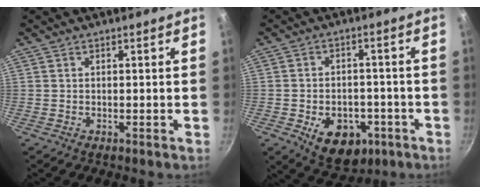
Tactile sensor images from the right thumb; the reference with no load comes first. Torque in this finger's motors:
{"motor_torque": [-0.13, 0.49, -0.11, 0.05, 0.22]}